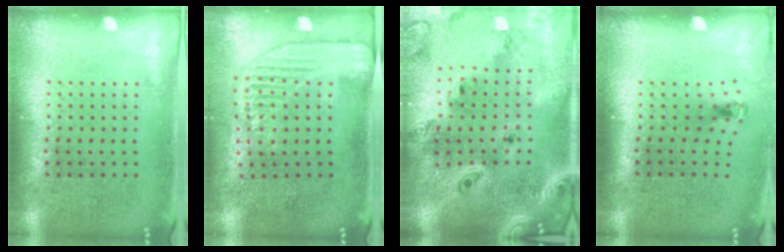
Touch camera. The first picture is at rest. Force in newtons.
{"total": 2.2, "press": 1.9, "slide": 1.0}
{"total": 3.9, "press": 3.0, "slide": 2.5}
{"total": 0.8, "press": 0.4, "slide": 0.7}